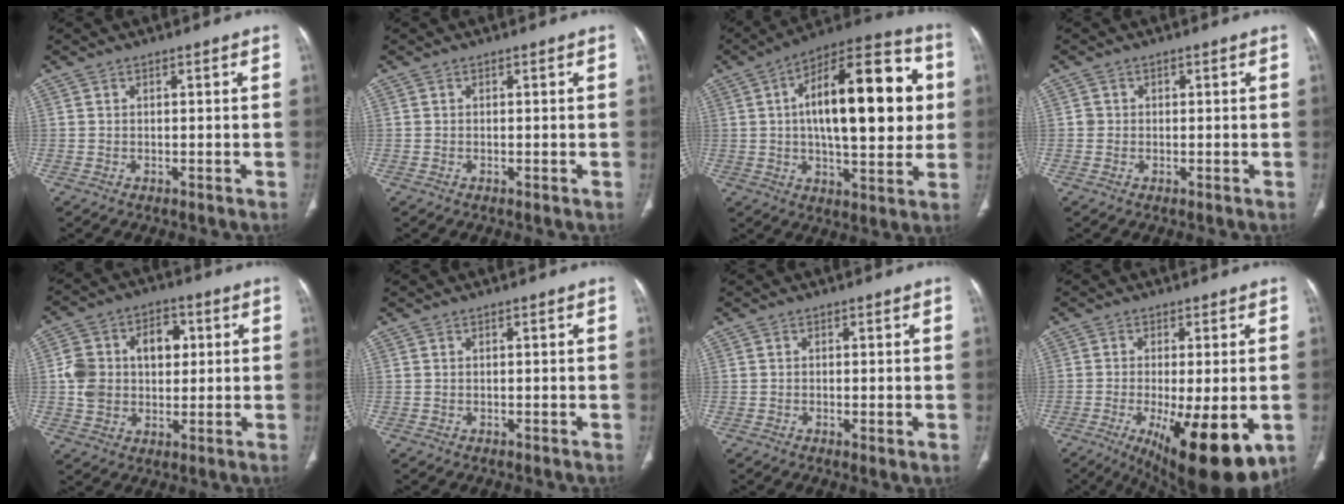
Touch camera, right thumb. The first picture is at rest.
{"total": 0.0}
{"total": 25.9, "force": [3.8, 10.7, 23.3], "torque": [-0.328, 0.018, 0.045]}
{"total": 1.2, "force": [0.0, 1.2, 0.1], "torque": [0.007, 0.005, -0.001]}
{"total": 13.1, "force": [1.8, 9.7, 8.6], "torque": [-0.120, 0.018, 0.032]}
{"total": 0.0}
{"total": 1.5, "force": [-0.4, 0.3, 1.4], "torque": [-0.031, -0.007, -0.008]}
{"total": 16.7, "force": [-5.7, 5.2, 14.8], "torque": [-0.198, -0.024, -0.070]}